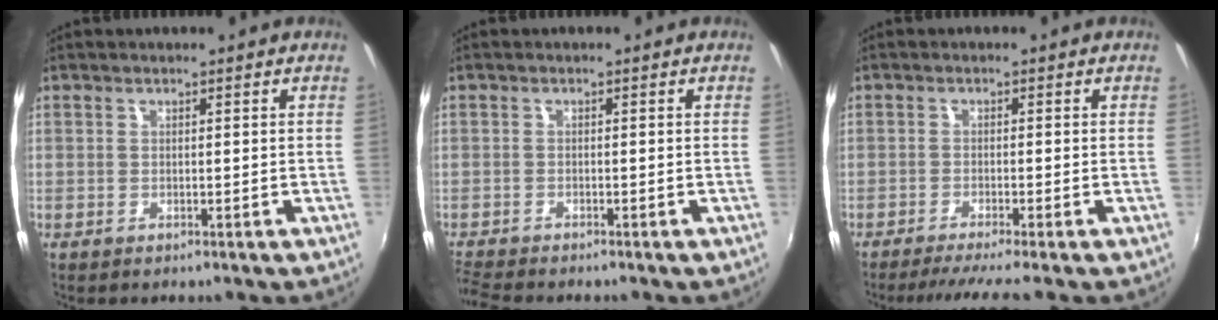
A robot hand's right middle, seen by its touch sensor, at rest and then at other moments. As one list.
[{"total": 4.1, "force": [-3.9, 0.1, 1.2], "torque": [-0.039, -0.021, -0.076]}, {"total": 5.0, "force": [-4.2, -1.2, 2.3], "torque": [-0.053, -0.013, -0.072]}]